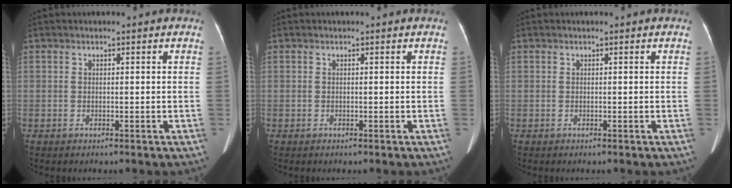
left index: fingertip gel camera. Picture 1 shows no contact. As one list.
[{"total": 0.0}, {"total": 0.0}]